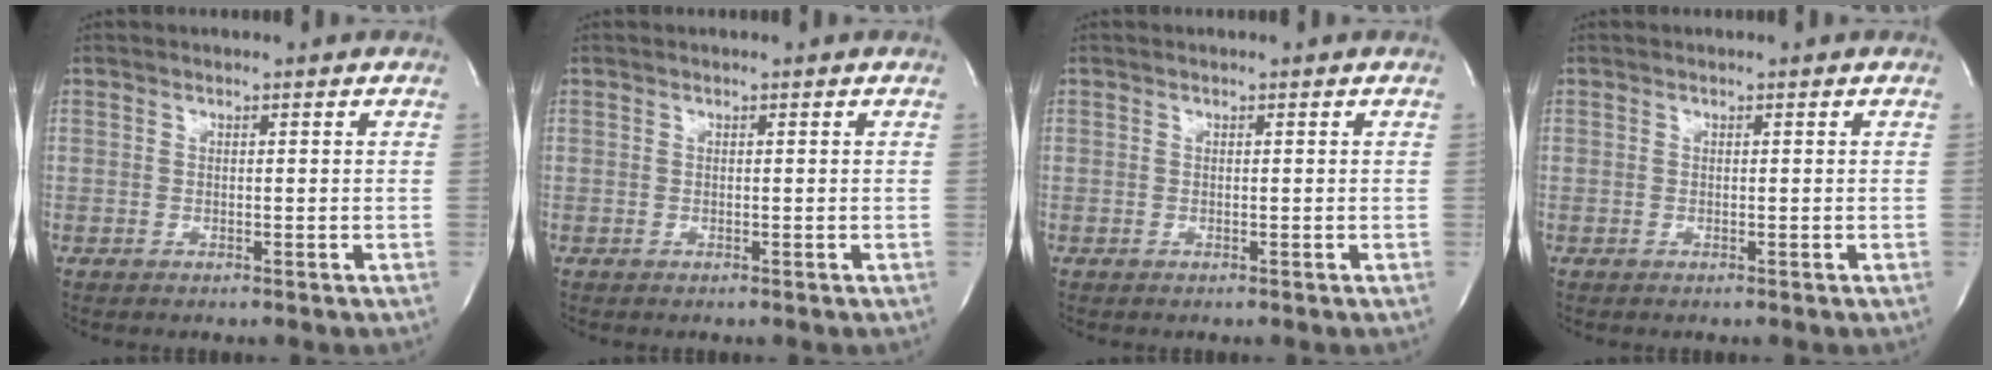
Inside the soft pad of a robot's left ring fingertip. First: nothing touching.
{"total": 0.0}
{"total": 0.0}
{"total": 0.0}